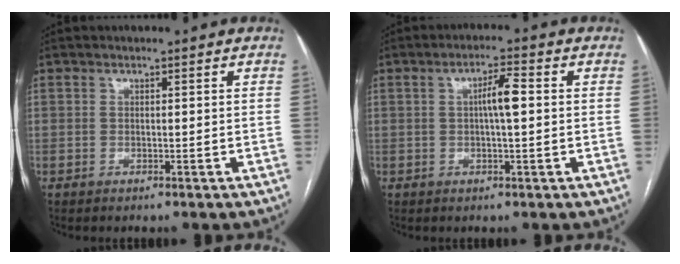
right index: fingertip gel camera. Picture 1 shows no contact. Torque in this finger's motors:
{"motor_torque": [0.44, 0.17, 0.13, 0.07]}